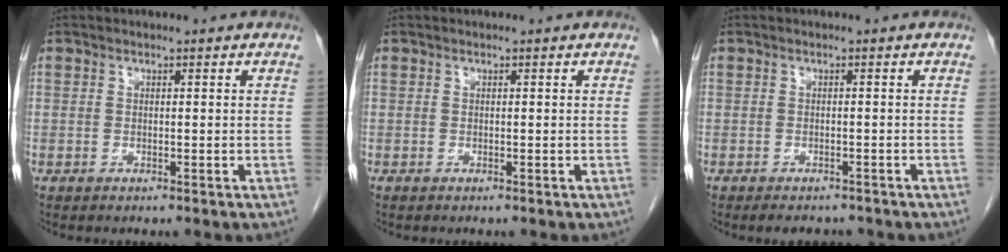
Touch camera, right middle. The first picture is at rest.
{"total": 0.0}
{"total": 3.9, "force": [-3.3, 1.6, 1.3], "torque": [-0.014, -0.003, -0.040]}